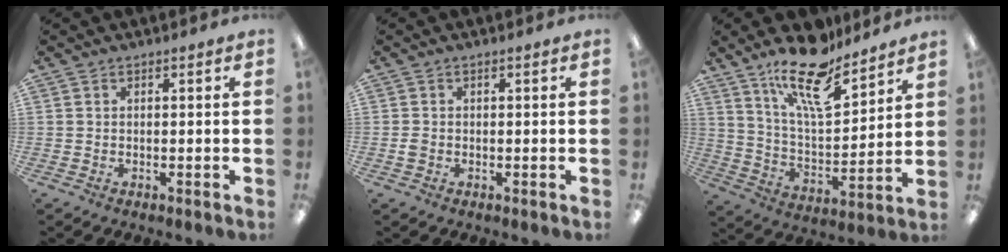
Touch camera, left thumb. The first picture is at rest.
{"total": 1.1, "force": [-0.2, 0.9, 0.6], "torque": [-0.012, 0.003, -0.006]}
{"total": 17.5, "force": [13.1, 5.8, 10.0], "torque": [-0.172, -0.077, 0.223]}